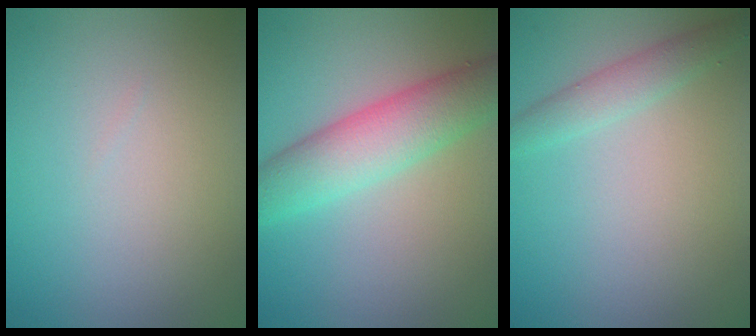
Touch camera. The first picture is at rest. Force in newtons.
{"total": 5.7, "press": 5.7, "slide": 0.2}
{"total": 2.0, "press": 2.0, "slide": 0.3}